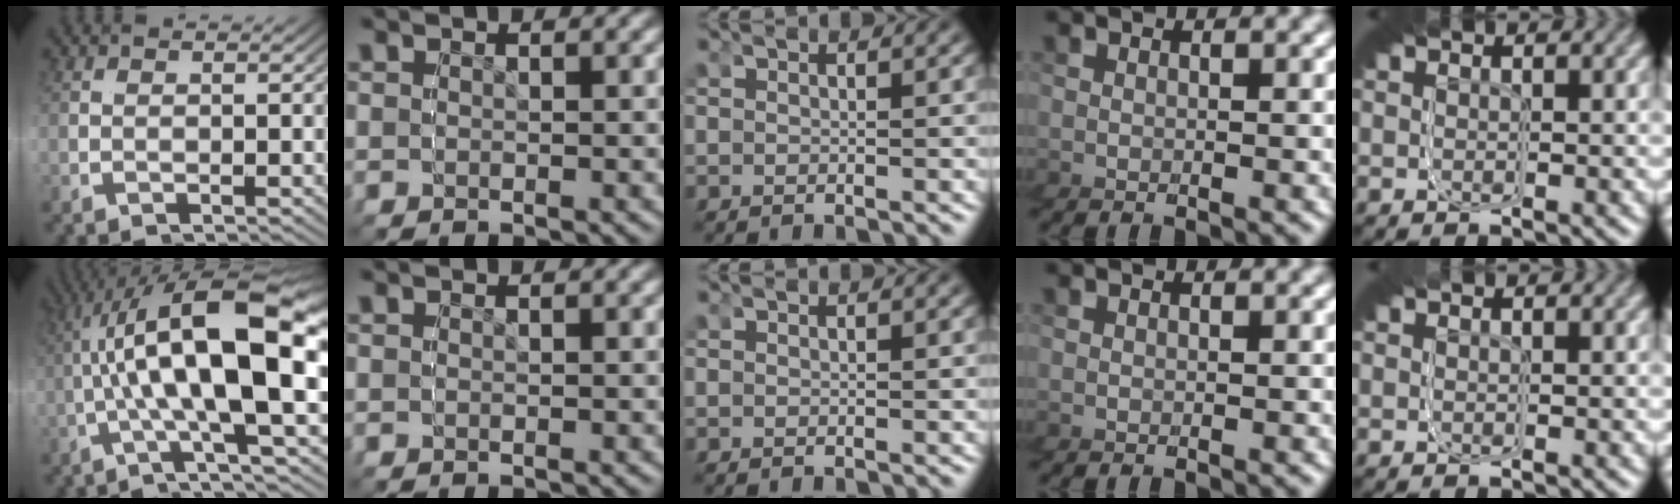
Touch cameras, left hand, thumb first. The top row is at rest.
{"thumb": {"total": 16.0, "force": [0.7, 3.9, 15.5], "torque": [-0.235, 0.029, -0.004]}, "little": {"total": 0.6, "force": [-0.1, -0.4, -0.5], "torque": [0.007, 0.000, 0.001]}}